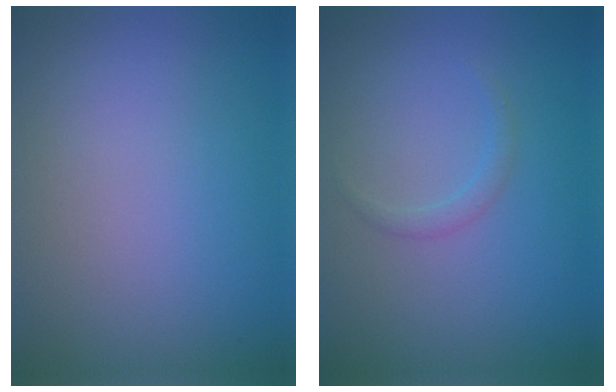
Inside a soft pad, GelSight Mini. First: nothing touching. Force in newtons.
{"total": 1.0, "press": 1.0, "slide": 0.0}